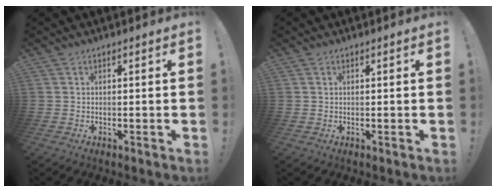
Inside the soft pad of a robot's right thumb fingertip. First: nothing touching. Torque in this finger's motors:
{"motor_torque": [-0.15, -0.01, -0.07, 0.15, -0.01]}